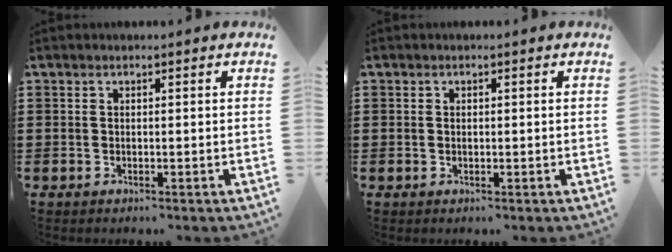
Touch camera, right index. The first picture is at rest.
{"total": 0.6, "force": [0.0, 0.3, 0.5], "torque": [-0.012, -0.002, 0.001]}